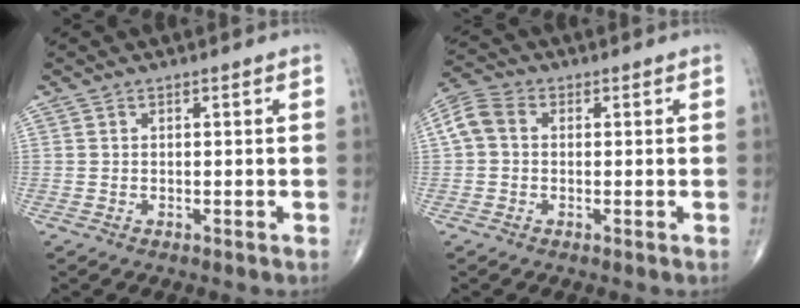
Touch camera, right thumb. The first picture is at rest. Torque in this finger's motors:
{"motor_torque": [-0.14, 0.19, 0.12, -0.06, 0.01]}